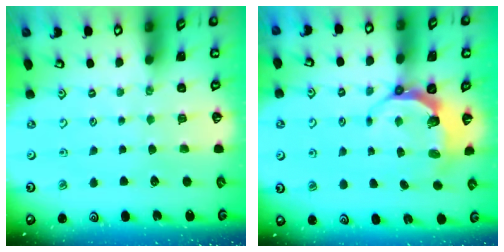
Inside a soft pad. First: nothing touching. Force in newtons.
{"total": 6.0, "press": 4.9, "slide": 3.6}